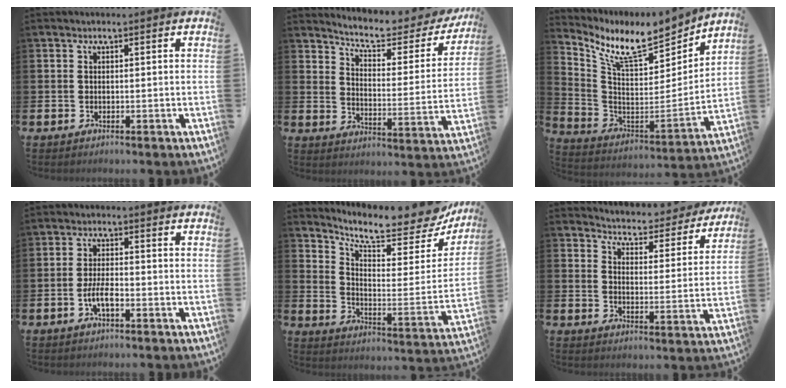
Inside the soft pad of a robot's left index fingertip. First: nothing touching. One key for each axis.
{"total": 6.8, "fx": 6.1, "fy": 1.8, "fz": 2.6, "tx": -0.078, "ty": -0.040, "tz": 0.100}
{"total": 11.0, "fx": 9.4, "fy": 2.9, "fz": 4.9, "tx": -0.133, "ty": -0.058, "tz": 0.165}
{"total": 3.7, "fx": -1.5, "fy": 1.3, "fz": 3.1, "tx": -0.076, "ty": 0.005, "tz": -0.030}
{"total": 9.1, "fx": 8.5, "fy": 1.8, "fz": 2.9, "tx": -0.069, "ty": -0.075, "tz": 0.143}
{"total": 4.4, "fx": 4.3, "fy": 0.6, "fz": 0.2, "tx": -0.026, "ty": -0.040, "tz": 0.069}